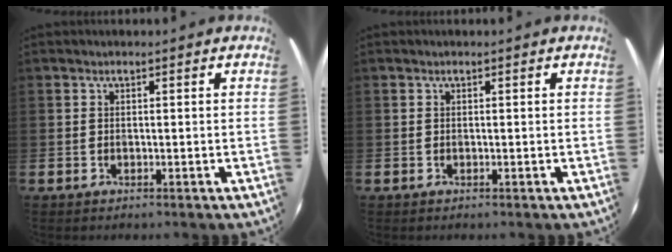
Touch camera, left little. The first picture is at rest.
{"total": 0.0}